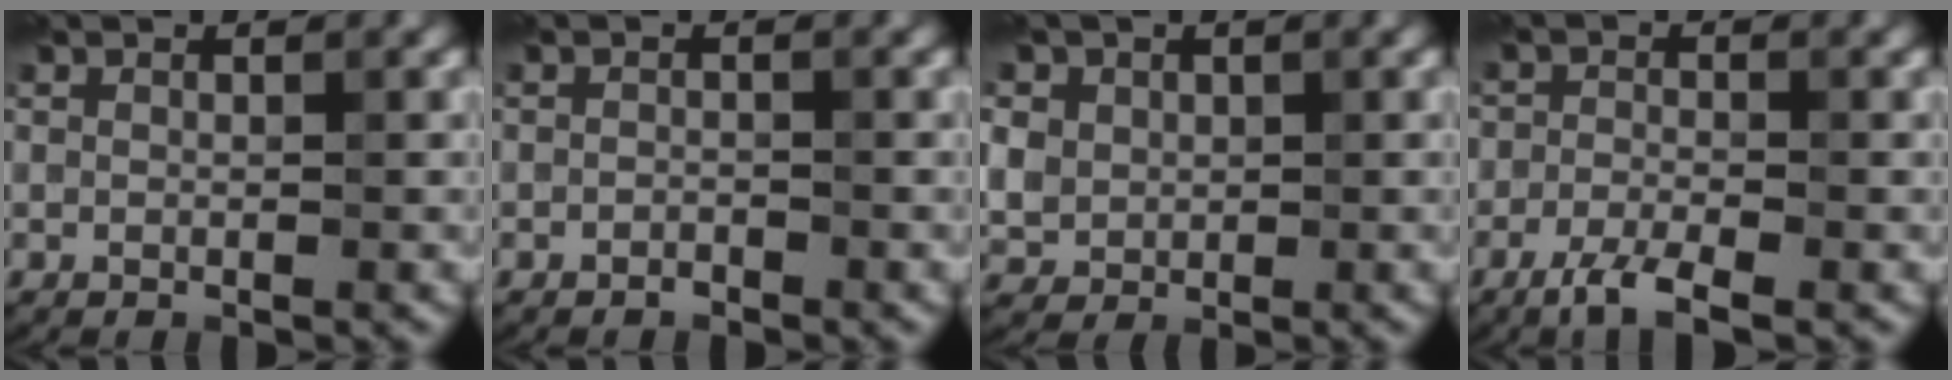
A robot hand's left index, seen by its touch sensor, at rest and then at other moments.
{"total": 0.7, "force": [-0.6, 0.3, 0.3], "torque": [-0.005, 0.000, -0.012]}
{"total": 5.7, "force": [2.0, 4.8, 2.3], "torque": [-0.069, 0.018, 0.027]}
{"total": 3.3, "force": [-2.0, 1.2, 2.2], "torque": [-0.043, -0.001, -0.046]}